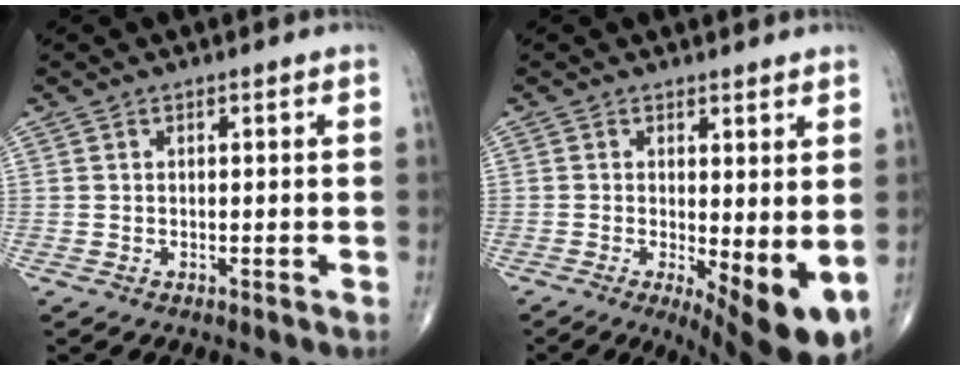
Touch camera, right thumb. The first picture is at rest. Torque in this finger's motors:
{"motor_torque": [-0.25, 0.80, 0.53, 0.03, 0.08]}